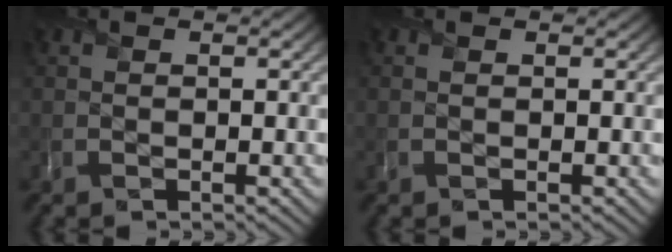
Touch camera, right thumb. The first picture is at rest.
{"total": 0.0}